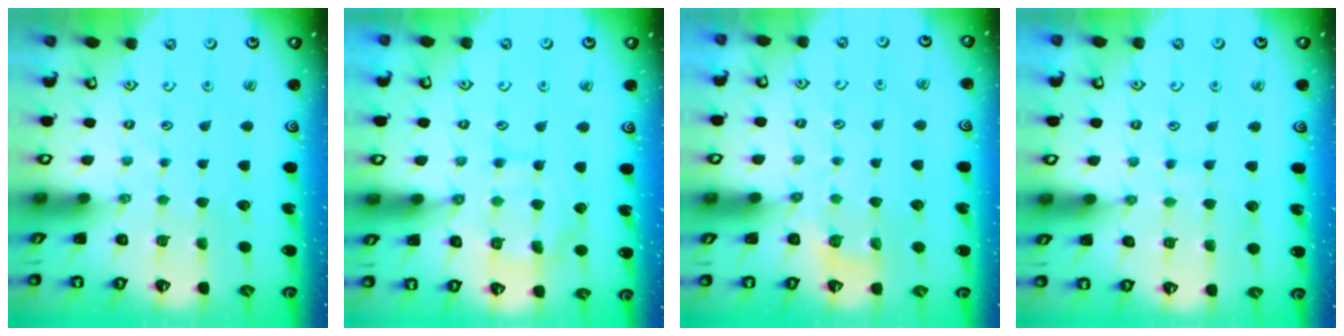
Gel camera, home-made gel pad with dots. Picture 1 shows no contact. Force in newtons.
{"total": 11.2, "press": 11.1, "slide": 1.0}
{"total": 3.8, "press": 3.3, "slide": 1.8}
{"total": 6.8, "press": 6.8, "slide": 0.5}